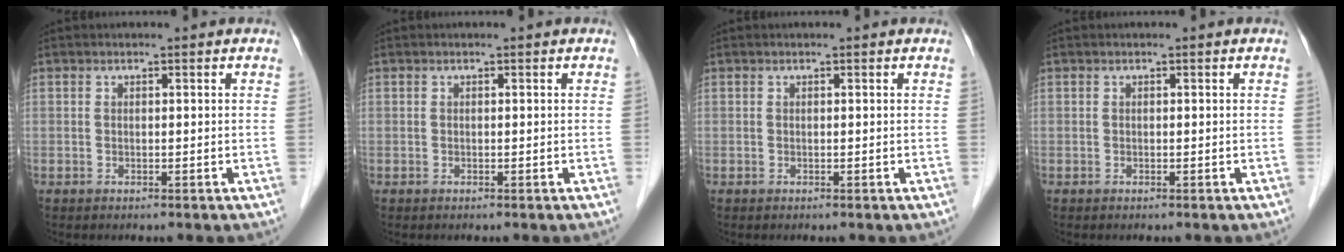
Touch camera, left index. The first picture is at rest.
{"total": 0.0}
{"total": 0.0}
{"total": 0.0}